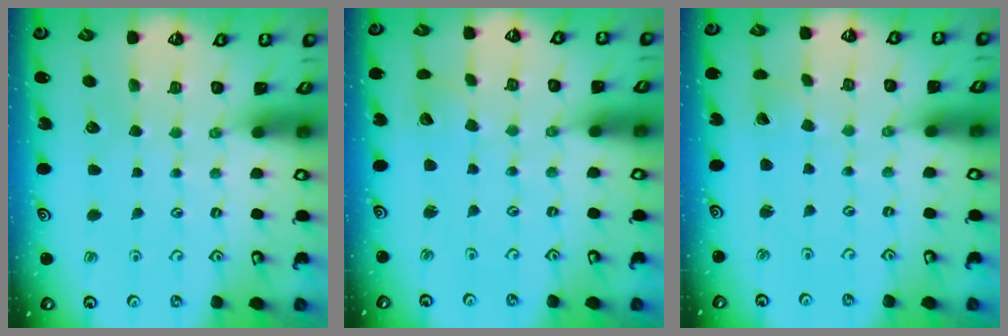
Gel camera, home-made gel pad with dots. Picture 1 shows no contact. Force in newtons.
{"total": 2.4, "press": 2.4, "slide": 0.2}
{"total": 1.2, "press": 1.2, "slide": 0.1}